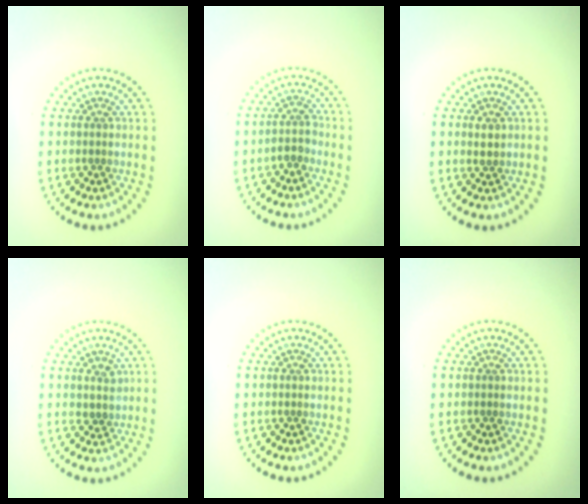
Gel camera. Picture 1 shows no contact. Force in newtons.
{"total": 1.7, "press": 1.5, "slide": 0.6}
{"total": 1.2, "press": 1.1, "slide": 0.5}
{"total": 1.5, "press": 1.2, "slide": 0.9}
{"total": 0.0}
{"total": 0.0}